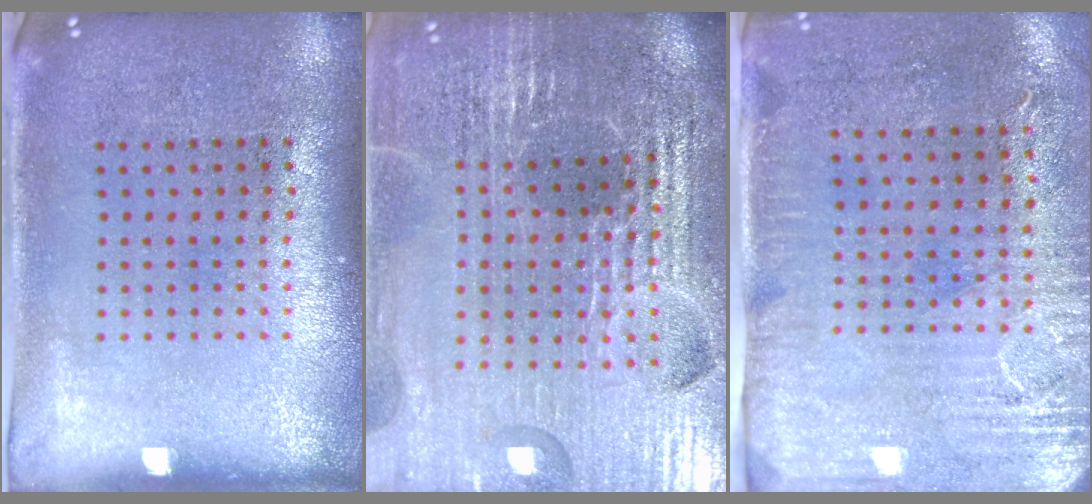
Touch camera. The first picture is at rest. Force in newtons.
{"total": 5.8, "press": 5.2, "slide": 2.5}
{"total": 2.9, "press": 2.4, "slide": 1.6}